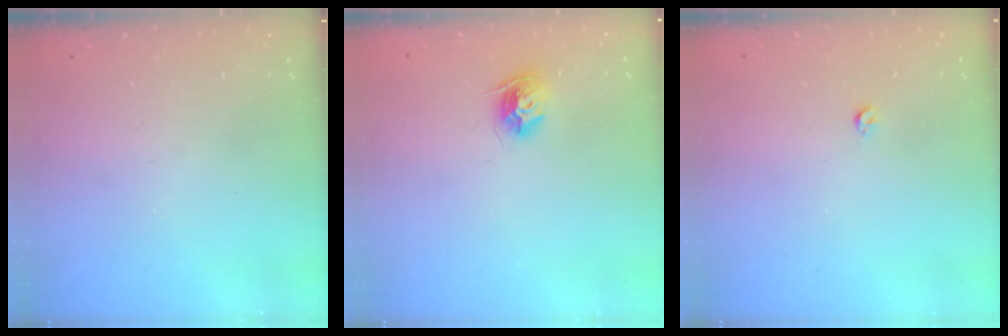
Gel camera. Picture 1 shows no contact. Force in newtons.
{"total": 9.3, "press": 9.3, "slide": 0.3}
{"total": 2.8, "press": 2.8, "slide": 0.5}